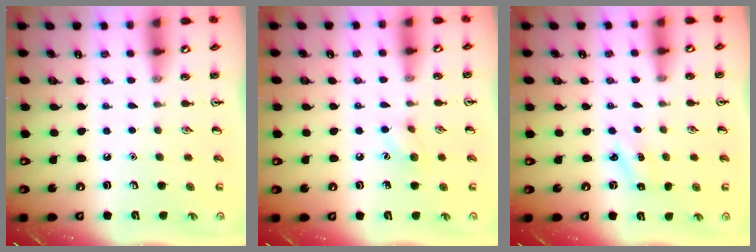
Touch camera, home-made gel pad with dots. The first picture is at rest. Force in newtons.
{"total": 6.3, "press": 6.1, "slide": 1.4}
{"total": 1.8, "press": 1.7, "slide": 0.7}